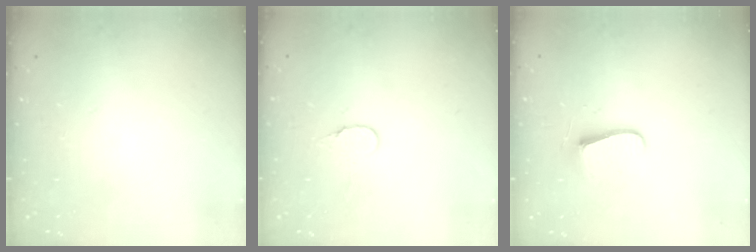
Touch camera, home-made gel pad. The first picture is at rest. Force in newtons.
{"total": 6.1, "press": 6.1, "slide": 0.5}
{"total": 7.2, "press": 7.2, "slide": 0.5}